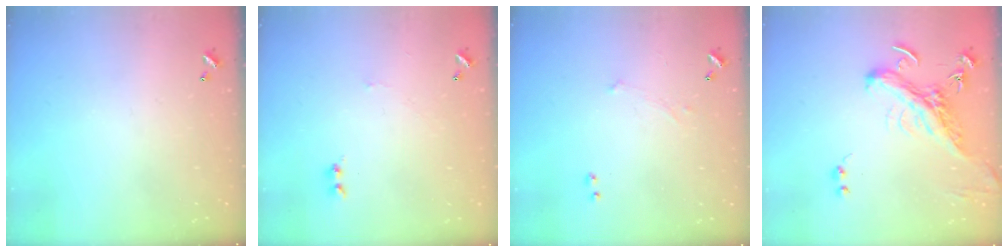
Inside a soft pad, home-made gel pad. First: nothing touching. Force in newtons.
{"total": 1.7, "press": 1.6, "slide": 0.6}
{"total": 1.1, "press": 0.9, "slide": 0.7}
{"total": 2.9, "press": 2.4, "slide": 1.7}